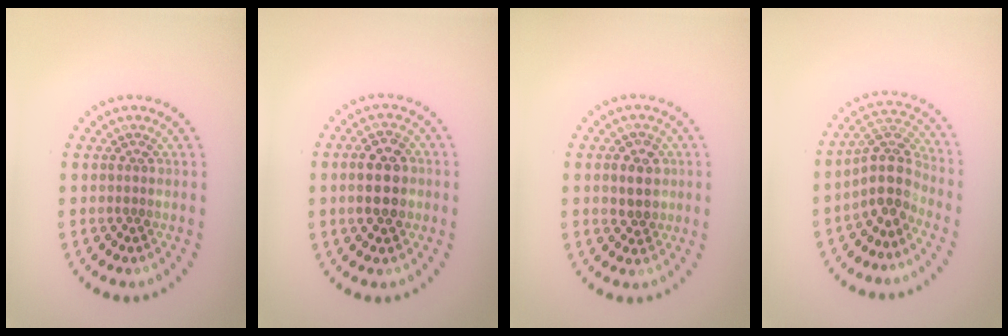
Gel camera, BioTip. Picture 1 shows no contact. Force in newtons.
{"total": 3.6, "press": 3.6, "slide": 0.2}
{"total": 2.3, "press": 2.2, "slide": 0.6}
{"total": 4.0, "press": 3.2, "slide": 2.5}